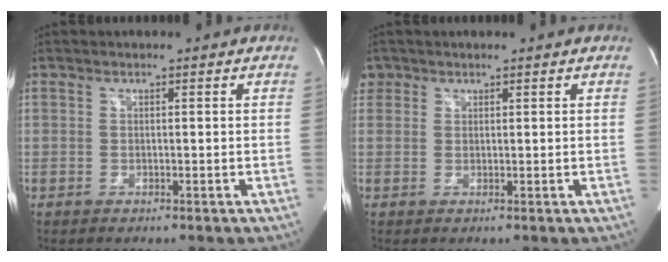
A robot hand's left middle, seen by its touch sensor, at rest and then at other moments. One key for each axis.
{"total": 2.5, "fx": 1.4, "fy": 2.1, "fz": 0.2, "tx": 0.003, "ty": 0.012, "tz": 0.025}